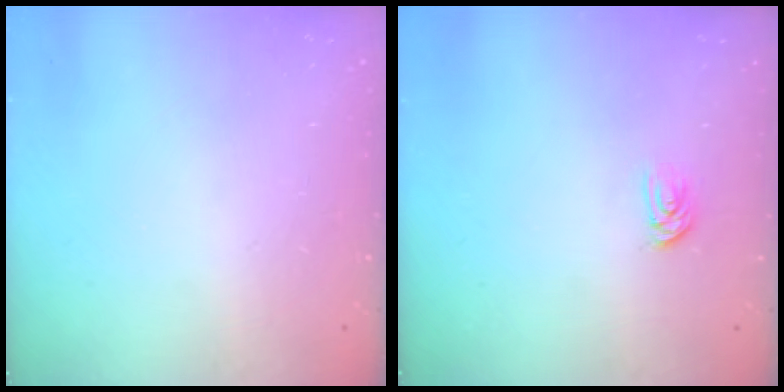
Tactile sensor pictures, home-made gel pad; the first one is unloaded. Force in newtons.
{"total": 2.1, "press": 2.1, "slide": 0.2}